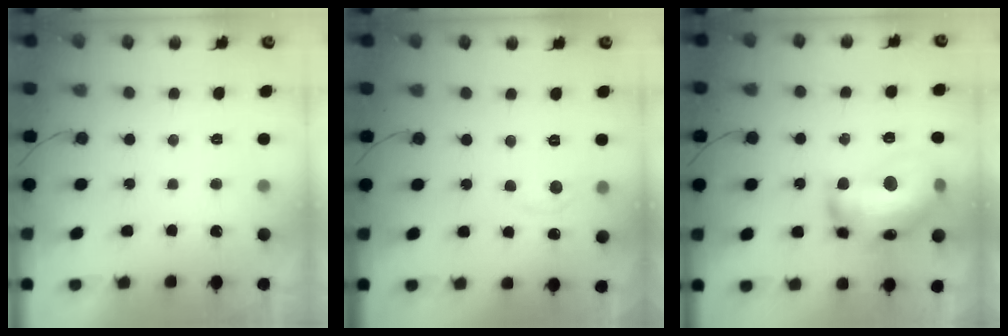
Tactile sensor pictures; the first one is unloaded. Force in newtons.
{"total": 5.5, "press": 5.5, "slide": 0.8}
{"total": 22.3, "press": 22.3, "slide": 1.2}